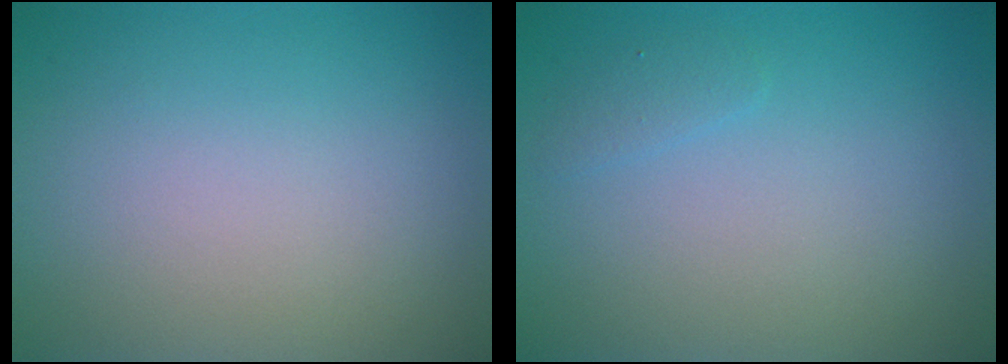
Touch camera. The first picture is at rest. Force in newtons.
{"total": 0.8, "press": 0.8, "slide": 0.1}